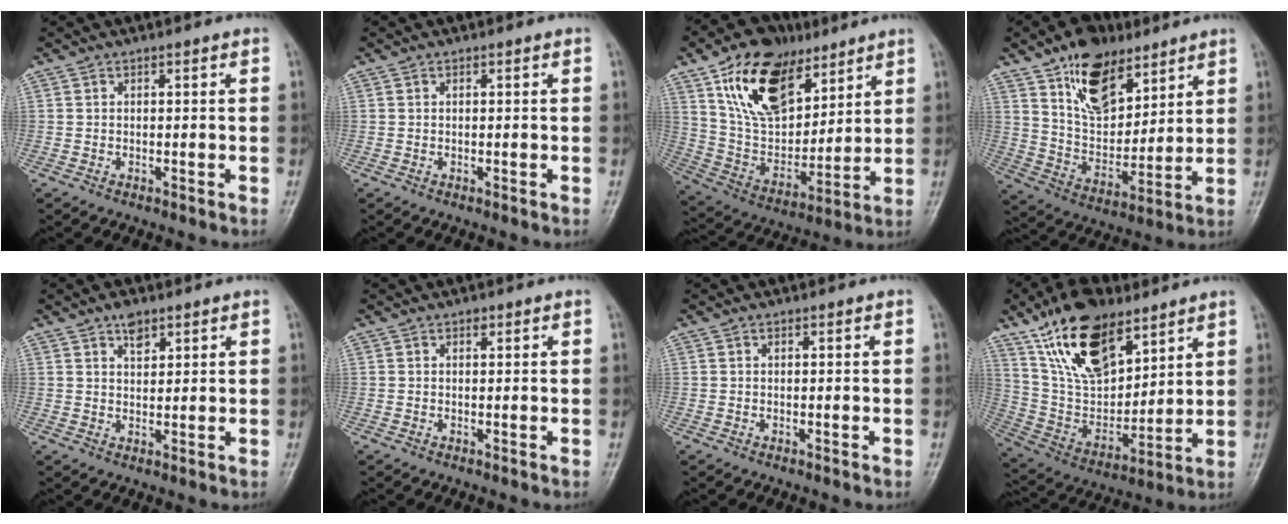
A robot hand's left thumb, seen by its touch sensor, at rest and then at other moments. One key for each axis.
{"total": 0.0}
{"total": 20.5, "fx": 11.1, "fy": 11.9, "fz": 12.4, "tx": -0.168, "ty": -0.040, "tz": 0.210}
{"total": 15.5, "fx": 9.3, "fy": 8.5, "fz": 9.0, "tx": -0.112, "ty": -0.049, "tz": 0.170}
{"total": 3.4, "fx": 2.2, "fy": 1.7, "fz": 1.9, "tx": -0.019, "ty": -0.011, "tz": 0.037}
{"total": 0.7, "fx": 0.4, "fy": 0.4, "fz": 0.3, "tx": -0.002, "ty": -0.002, "tz": 0.005}
{"total": 0.0}
{"total": 20.2, "fx": 12.2, "fy": 9.9, "fz": 12.7, "tx": -0.189, "ty": -0.050, "tz": 0.234}